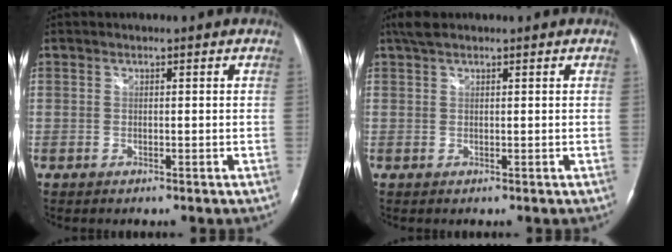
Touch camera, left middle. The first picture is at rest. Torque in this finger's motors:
{"motor_torque": [0.31, -0.19, -0.09, 0.04]}